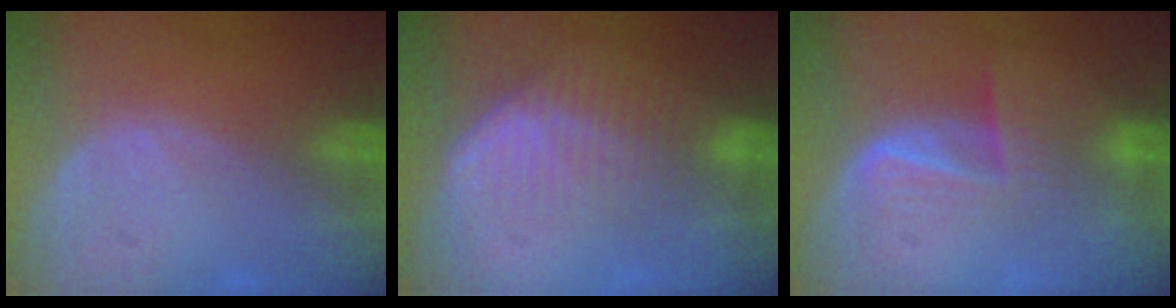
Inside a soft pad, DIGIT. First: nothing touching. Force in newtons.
{"total": 7.6, "press": 6.5, "slide": 3.9}
{"total": 5.9, "press": 5.3, "slide": 2.6}